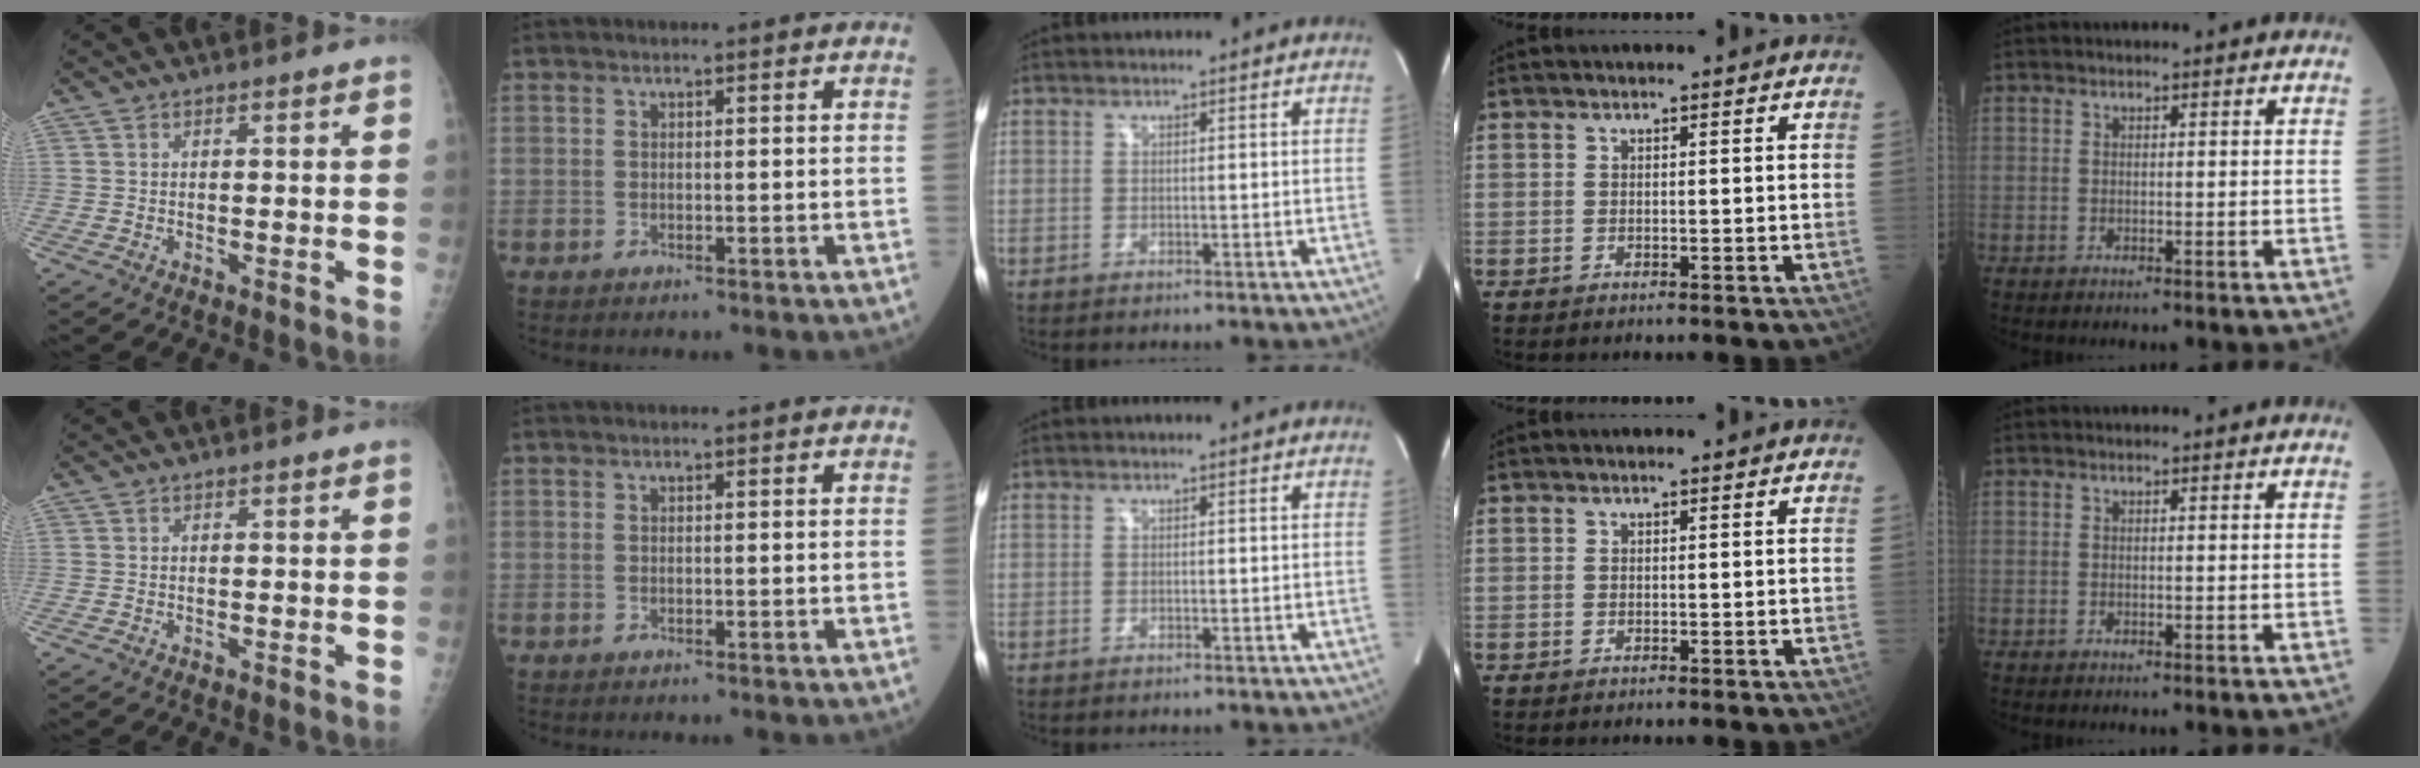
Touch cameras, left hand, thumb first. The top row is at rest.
{}